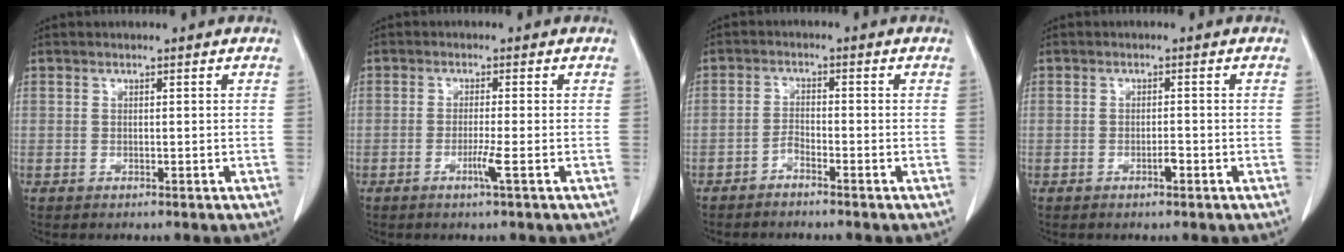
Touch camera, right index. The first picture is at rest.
{"total": 2.6, "force": [-1.1, -0.5, 2.3], "torque": [-0.048, -0.006, -0.022]}
{"total": 1.9, "force": [-1.7, 0.1, 0.9], "torque": [-0.017, 0.001, -0.036]}
{"total": 1.3, "force": [-0.7, 0.3, 1.1], "torque": [-0.021, 0.000, -0.012]}